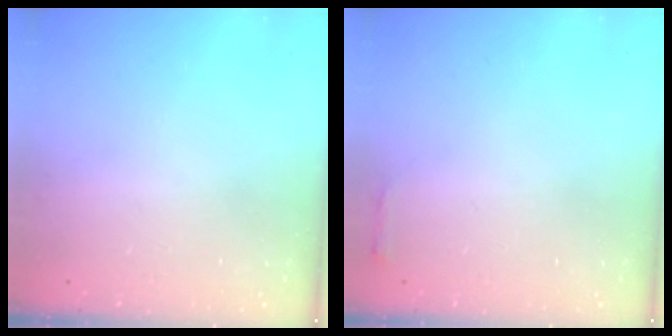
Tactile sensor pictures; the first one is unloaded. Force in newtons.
{"total": 2.3, "press": 2.3, "slide": 0.5}